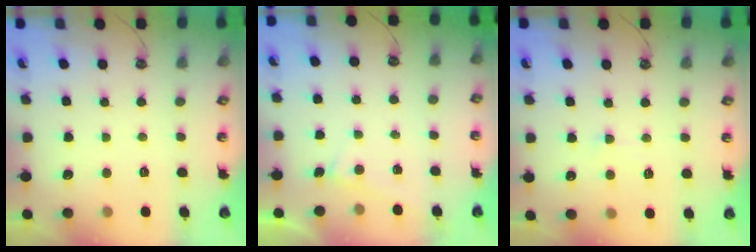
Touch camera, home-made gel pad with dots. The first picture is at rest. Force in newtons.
{"total": 2.9, "press": 2.9, "slide": 0.1}
{"total": 0.8, "press": 0.6, "slide": 0.6}